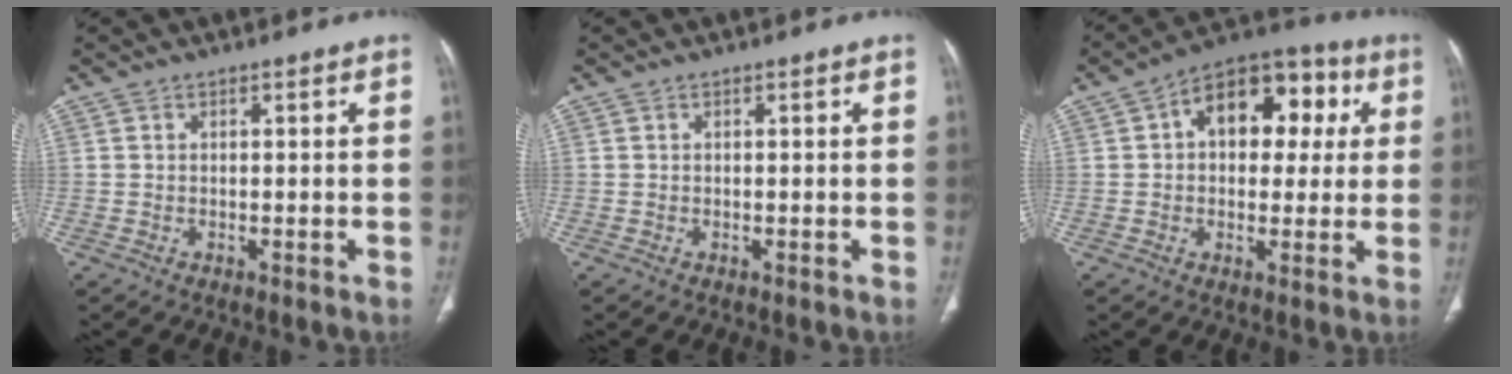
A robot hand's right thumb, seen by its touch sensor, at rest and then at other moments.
{"total": 0.0}
{"total": 15.6, "force": [3.8, 10.0, 11.3], "torque": [-0.111, 0.029, 0.047]}